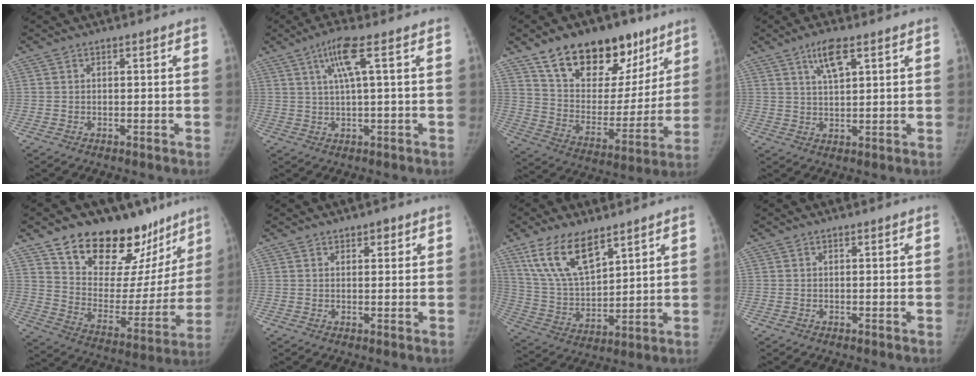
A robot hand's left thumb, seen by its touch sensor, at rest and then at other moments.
{"total": 5.7, "force": [2.2, 0.0, 5.3], "torque": [-0.120, 0.003, 0.046]}
{"total": 24.9, "force": [15.7, 13.9, 13.5], "torque": [-0.165, -0.045, 0.258]}
{"total": 5.7, "force": [3.2, 1.8, 4.4], "torque": [-0.077, -0.012, 0.059]}
{"total": 27.0, "force": [19.0, 14.2, 13.0], "torque": [-0.147, -0.090, 0.291]}
{"total": 2.1, "force": [1.2, 1.3, 1.0], "torque": [0.001, -0.005, 0.016]}
{"total": 13.9, "force": [8.9, 5.8, 8.9], "torque": [-0.148, -0.037, 0.184]}
{"total": 0.0}